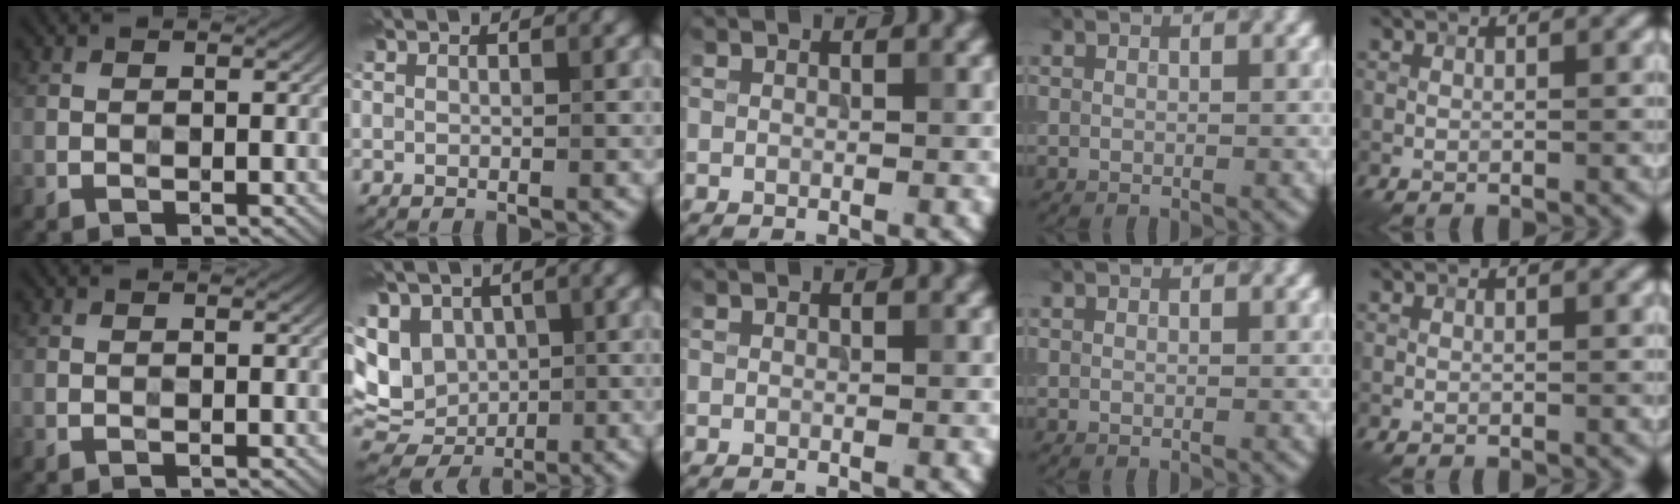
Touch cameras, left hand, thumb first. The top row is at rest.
{"index": {"total": 7.7, "force": [0.8, 6.3, 4.4], "torque": [-0.084, 0.007, 0.024]}}